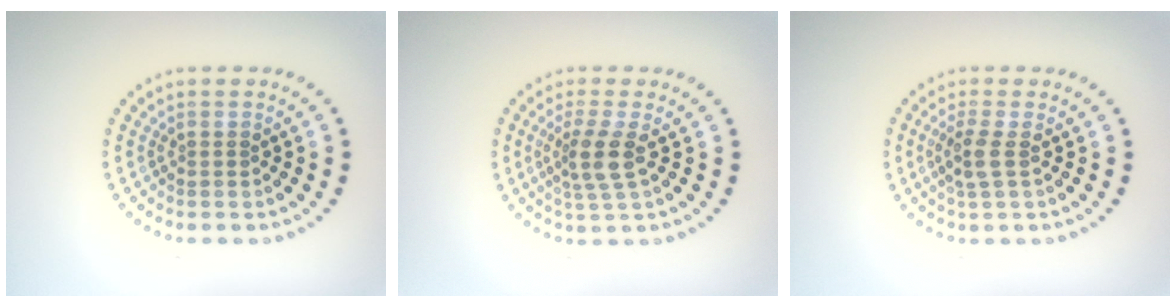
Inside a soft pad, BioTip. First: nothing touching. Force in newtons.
{"total": 2.8, "press": 2.3, "slide": 1.7}
{"total": 2.0, "press": 1.7, "slide": 1.1}